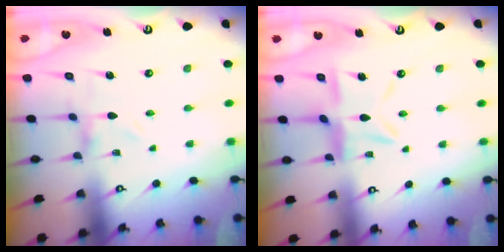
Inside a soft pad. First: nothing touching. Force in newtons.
{"total": 9.1, "press": 9.0, "slide": 0.8}